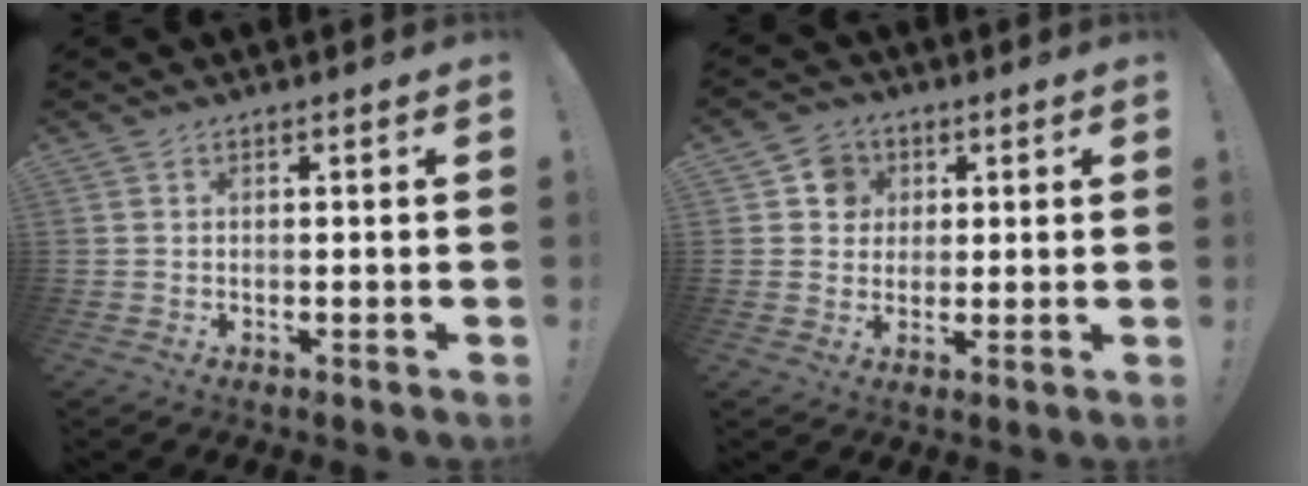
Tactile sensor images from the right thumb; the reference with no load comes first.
{"total": 7.1, "force": [1.8, 6.7, 1.4], "torque": [-0.024, 0.000, 0.038]}